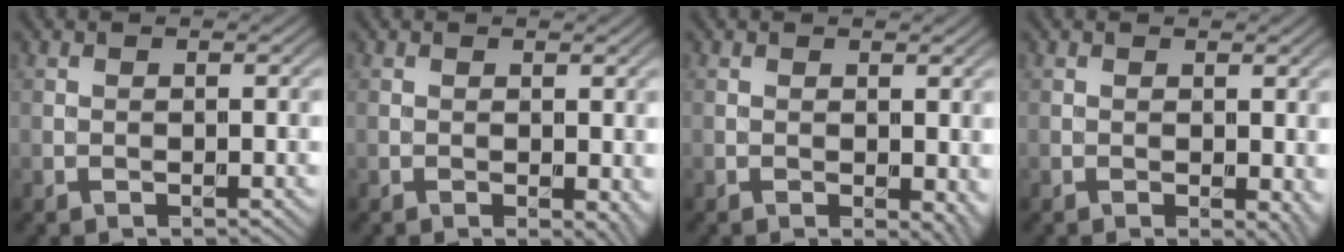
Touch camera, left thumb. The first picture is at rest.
{"total": 2.1, "force": [-0.2, 1.1, 1.8], "torque": [-0.019, -0.009, 0.000]}
{"total": 2.8, "force": [-0.3, 1.6, 2.3], "torque": [-0.025, -0.008, -0.001]}
{"total": 2.3, "force": [-0.1, 1.3, 2.0], "torque": [-0.020, -0.007, 0.001]}